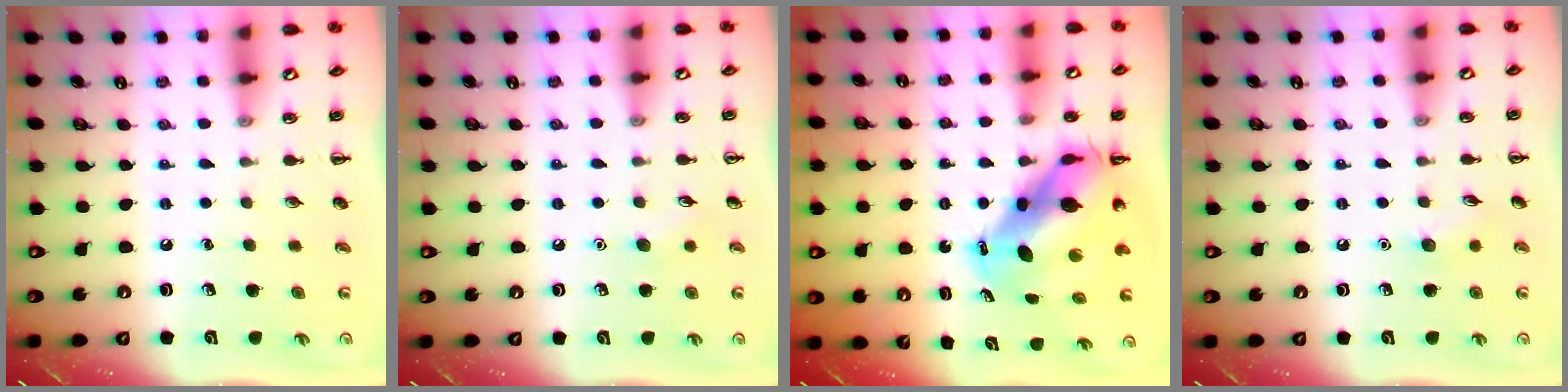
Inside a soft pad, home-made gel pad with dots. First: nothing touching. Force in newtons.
{"total": 5.2, "press": 5.0, "slide": 1.5}
{"total": 11.2, "press": 10.8, "slide": 3.0}
{"total": 5.6, "press": 5.4, "slide": 1.3}